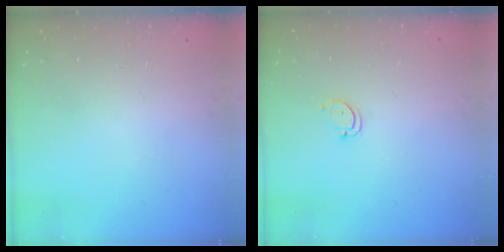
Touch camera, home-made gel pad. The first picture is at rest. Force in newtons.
{"total": 2.9, "press": 2.9, "slide": 0.2}